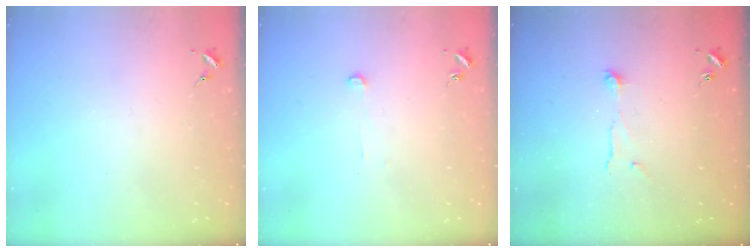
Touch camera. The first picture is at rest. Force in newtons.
{"total": 2.9, "press": 2.9, "slide": 0.2}
{"total": 6.3, "press": 6.3, "slide": 0.2}